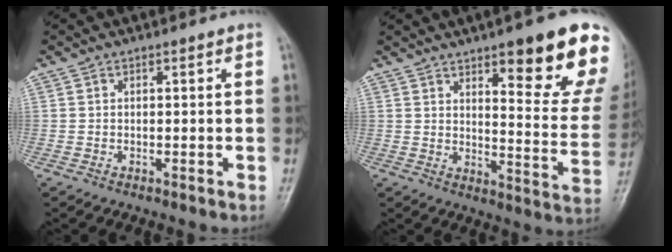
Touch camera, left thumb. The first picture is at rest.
{"total": 17.6, "force": [10.2, 4.0, 13.8], "torque": [-0.141, -0.060, 0.139]}